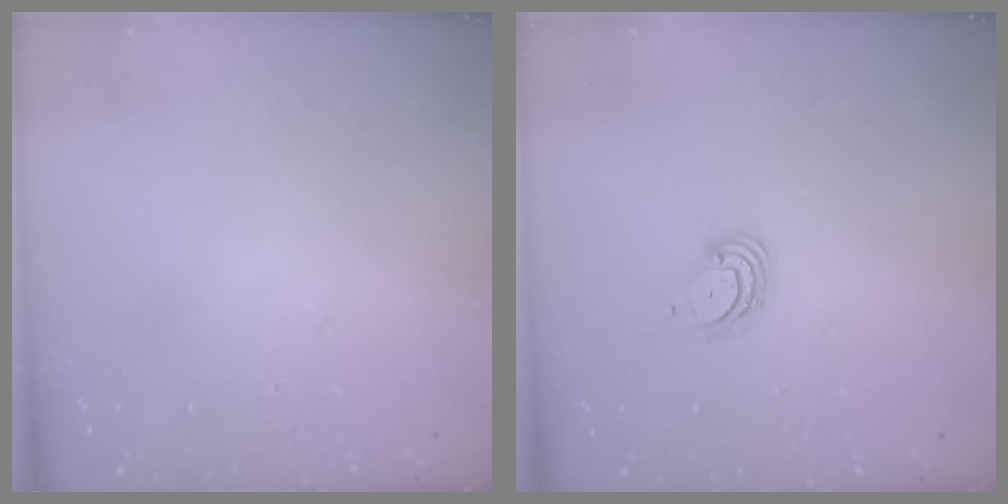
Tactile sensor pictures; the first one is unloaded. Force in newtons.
{"total": 3.6, "press": 3.6, "slide": 0.3}